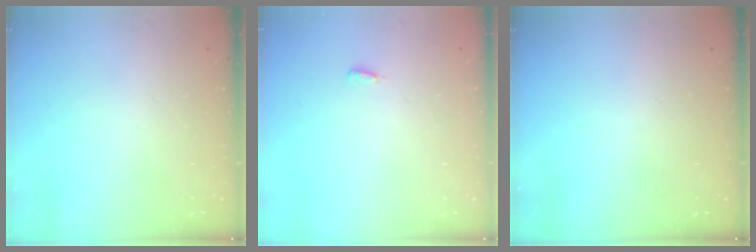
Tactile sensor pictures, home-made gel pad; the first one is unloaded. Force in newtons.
{"total": 2.7, "press": 2.6, "slide": 0.9}
{"total": 0.0}